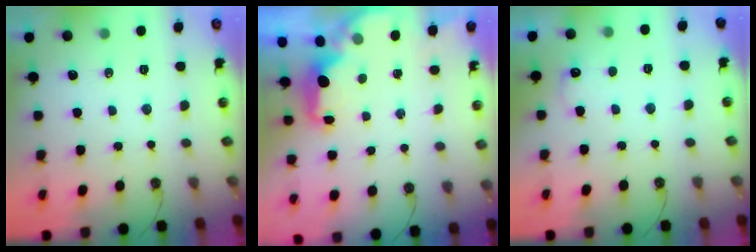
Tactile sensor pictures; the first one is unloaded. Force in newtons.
{"total": 2.3, "press": 2.2, "slide": 0.7}
{"total": 6.6, "press": 6.6, "slide": 0.5}